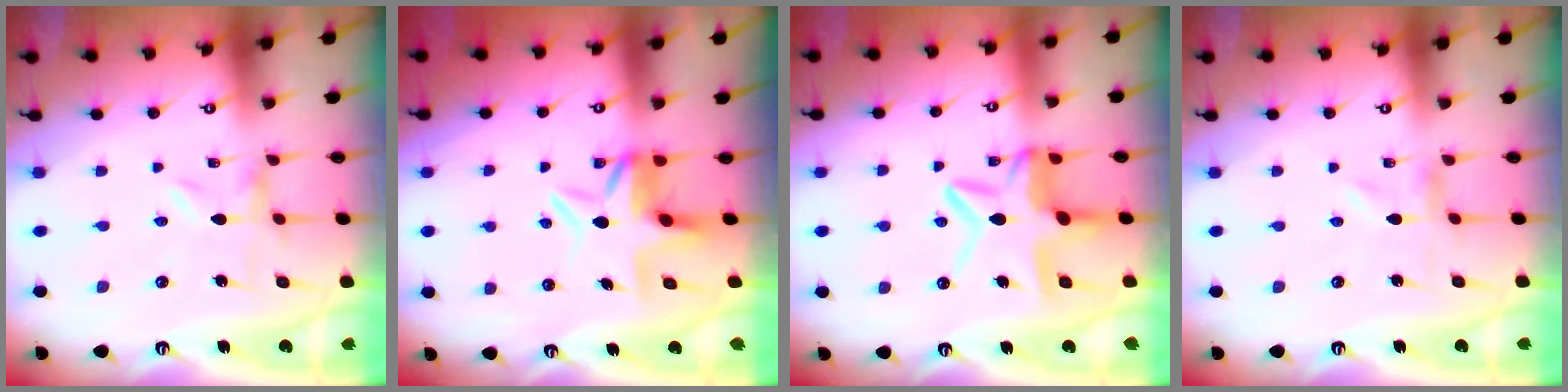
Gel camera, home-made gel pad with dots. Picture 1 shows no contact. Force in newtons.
{"total": 5.8, "press": 5.3, "slide": 2.3}
{"total": 11.8, "press": 11.7, "slide": 1.1}
{"total": 0.0}